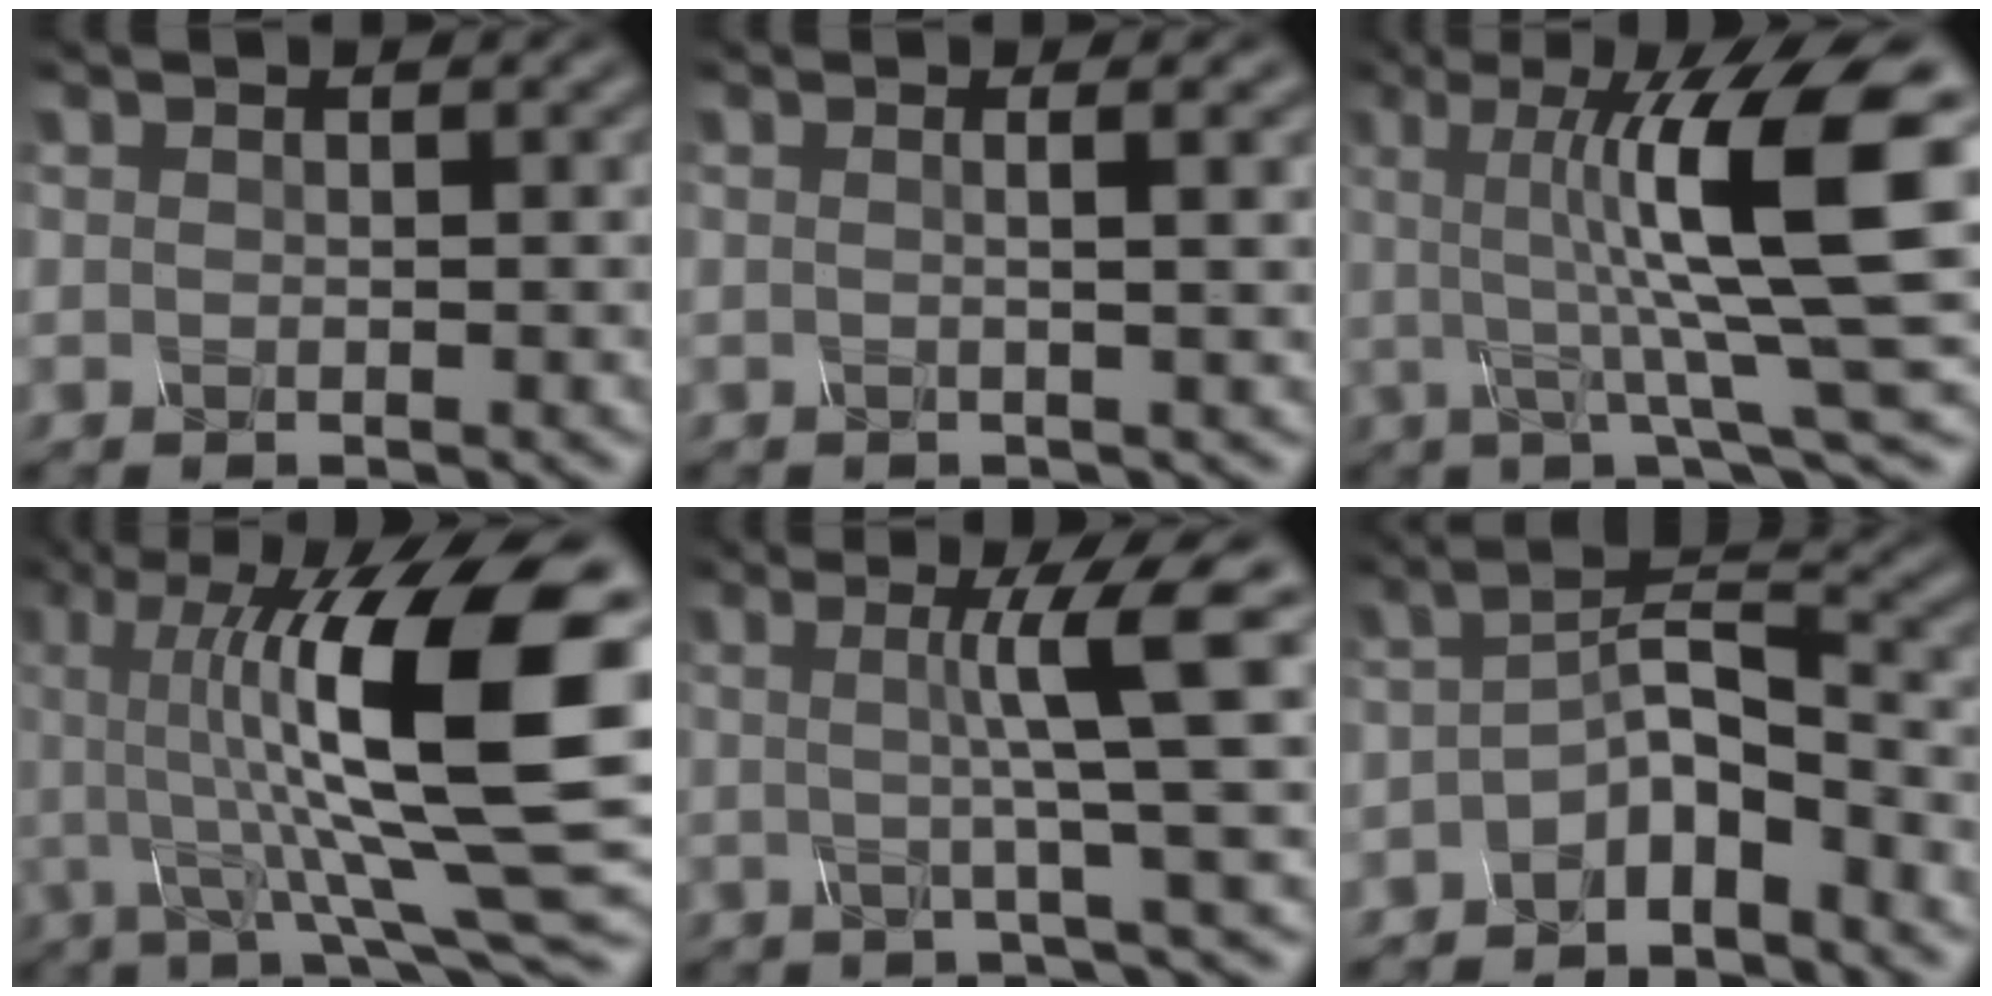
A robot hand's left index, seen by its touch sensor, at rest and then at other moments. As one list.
[{"total": 3.4, "force": [0.6, 1.4, 3.1], "torque": [-0.025, 0.013, -0.023]}, {"total": 11.6, "force": [1.6, 2.4, 11.3], "torque": [-0.166, 0.006, 0.027]}, {"total": 14.8, "force": [1.7, 3.4, 14.3], "torque": [-0.236, 0.007, 0.032]}, {"total": 6.7, "force": [0.9, 0.6, 6.6], "torque": [-0.100, 0.011, 0.015]}, {"total": 4.0, "force": [-2.5, 1.3, 2.8], "torque": [-0.053, 0.010, -0.050]}]